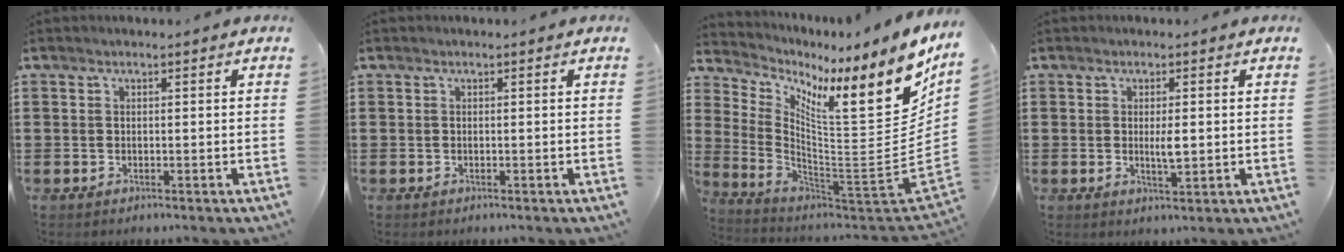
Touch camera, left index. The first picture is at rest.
{"total": 0.0}
{"total": 11.6, "force": [5.1, 3.0, 9.9], "torque": [-0.179, -0.050, 0.070]}
{"total": 2.7, "force": [0.2, 0.8, 2.6], "torque": [-0.042, -0.003, 0.000]}